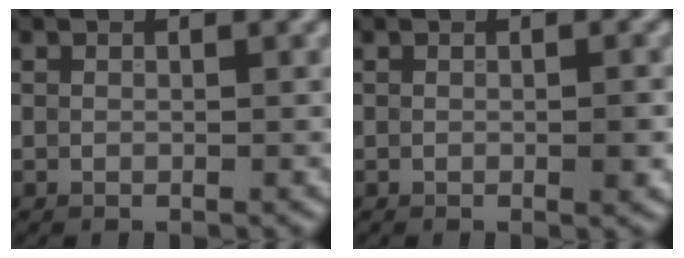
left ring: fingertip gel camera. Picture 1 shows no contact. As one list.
[{"total": 1.2, "force": [-0.1, 0.2, 1.2], "torque": [-0.017, -0.001, -0.001]}]